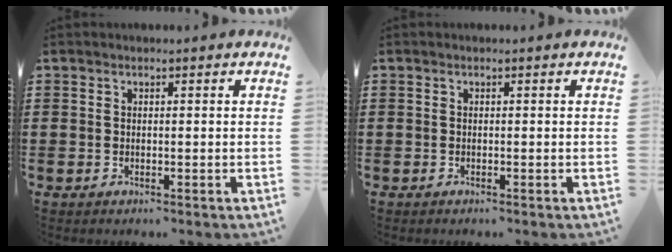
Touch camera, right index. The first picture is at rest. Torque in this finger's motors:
{"motor_torque": [-0.19, 0.32, -0.02, -0.01]}